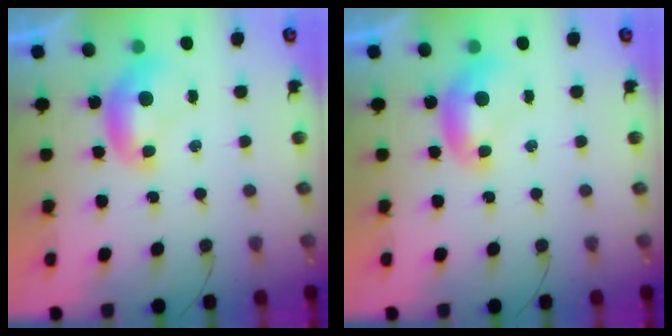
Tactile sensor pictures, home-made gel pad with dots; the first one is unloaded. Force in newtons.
{"total": 0.0}